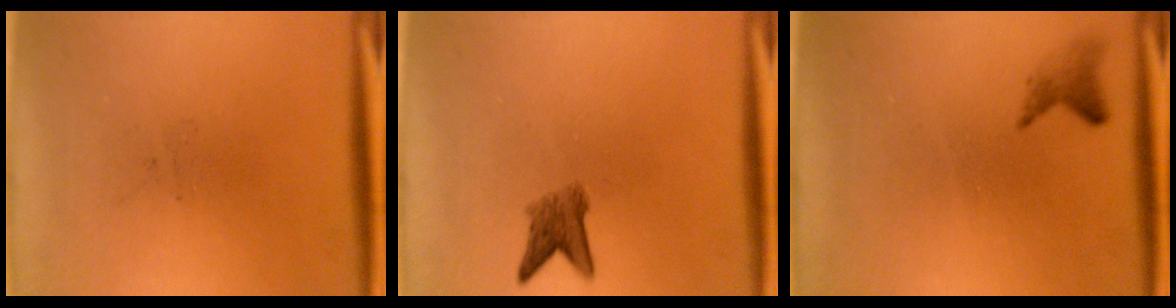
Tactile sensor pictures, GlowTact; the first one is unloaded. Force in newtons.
{"total": 3.0}
{"total": 1.4}